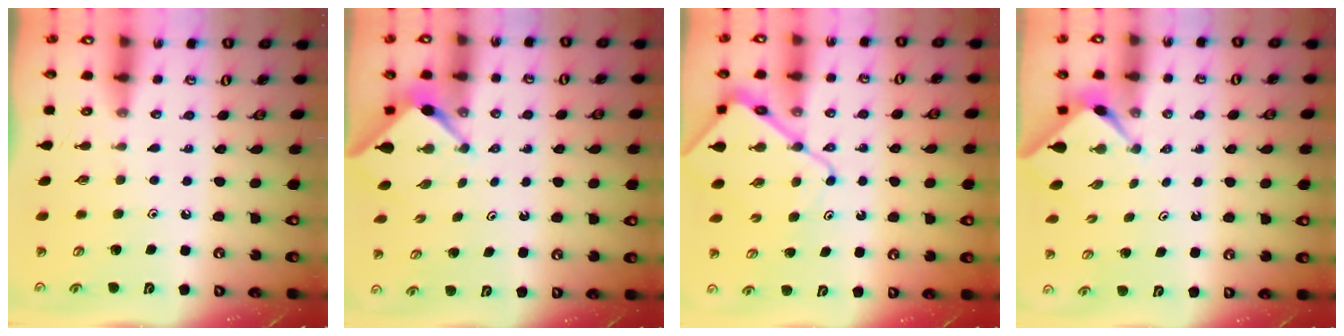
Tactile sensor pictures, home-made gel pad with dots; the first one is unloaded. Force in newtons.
{"total": 3.8, "press": 3.8, "slide": 0.3}
{"total": 12.1, "press": 12.1, "slide": 1.1}
{"total": 2.3, "press": 2.2, "slide": 0.3}